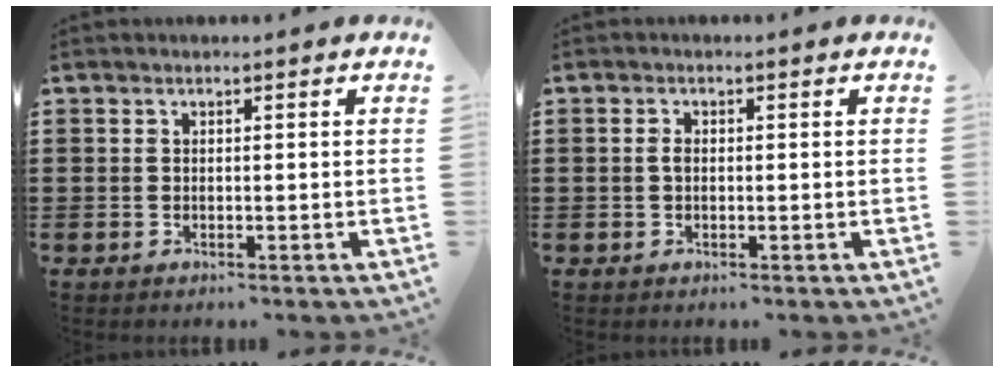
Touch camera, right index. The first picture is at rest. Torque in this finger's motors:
{"motor_torque": [0.59, 0.39, 0.22, 0.05]}